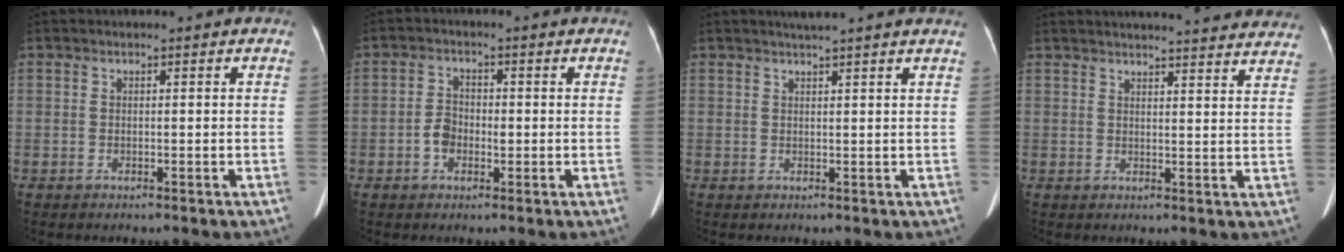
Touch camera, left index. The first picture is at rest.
{"total": 3.2, "force": [-0.8, 2.3, 2.0], "torque": [-0.043, 0.012, -0.019]}
{"total": 4.7, "force": [4.1, -0.7, 2.2], "torque": [-0.030, 0.017, 0.049]}
{"total": 23.6, "force": [22.3, 2.5, 7.3], "torque": [-0.094, -0.023, 0.255]}